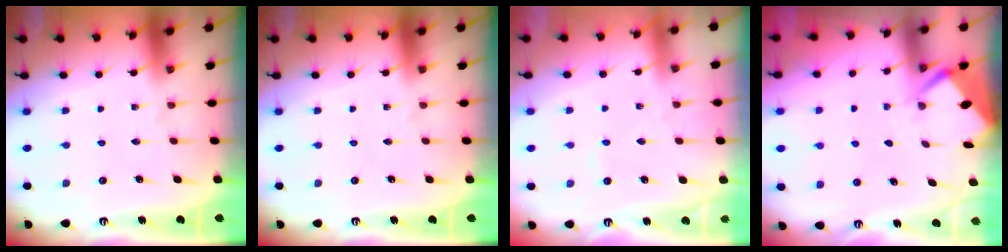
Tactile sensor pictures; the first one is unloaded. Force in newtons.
{"total": 0.0}
{"total": 3.6, "press": 3.5, "slide": 0.6}
{"total": 2.7, "press": 2.7, "slide": 0.4}